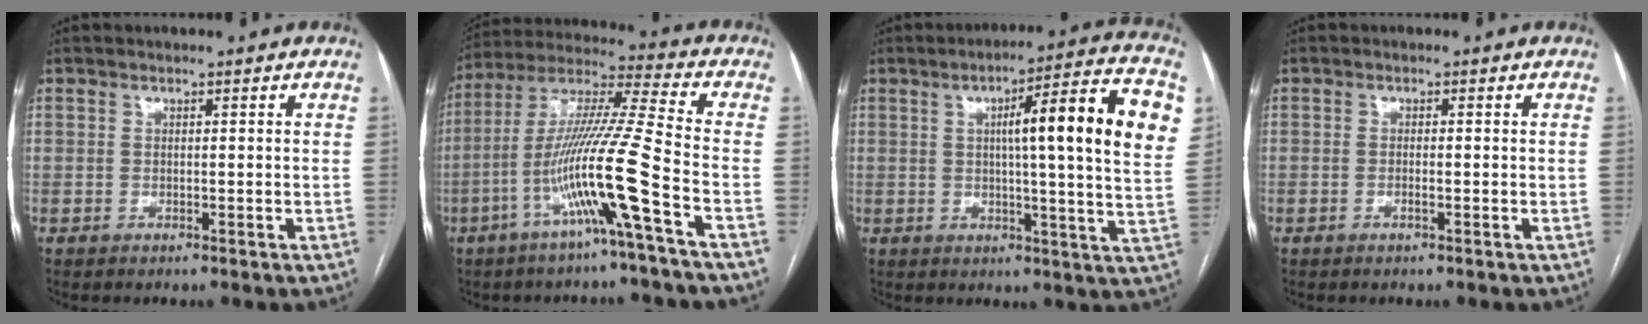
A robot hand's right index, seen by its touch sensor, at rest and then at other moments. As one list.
[{"total": 15.0, "force": [-6.1, -1.8, 13.6], "torque": [-0.267, -0.003, -0.118]}, {"total": 17.8, "force": [4.2, 0.3, 17.3], "torque": [-0.230, 0.018, 0.045]}, {"total": 0.8, "force": [-0.3, 0.0, 0.8], "torque": [-0.015, 0.002, -0.004]}]